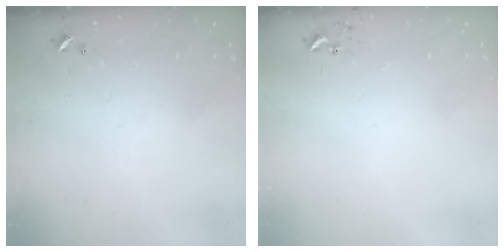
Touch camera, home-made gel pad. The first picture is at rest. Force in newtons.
{"total": 5.5, "press": 5.4, "slide": 0.4}